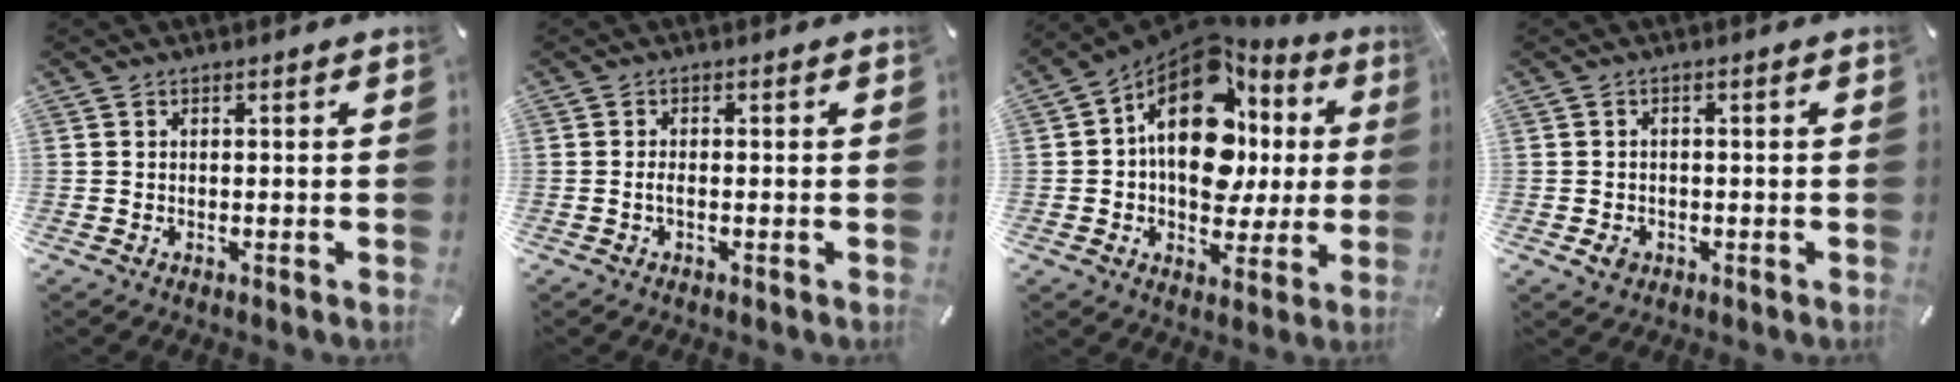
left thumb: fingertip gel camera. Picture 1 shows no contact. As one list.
[{"total": 1.5, "force": [-0.5, 0.5, 1.4], "torque": [-0.033, -0.002, -0.011]}, {"total": 19.0, "force": [4.0, 12.8, 13.4], "torque": [-0.203, -0.029, 0.068]}, {"total": 2.6, "force": [-1.0, 2.1, 1.3], "torque": [-0.029, 0.003, -0.021]}]